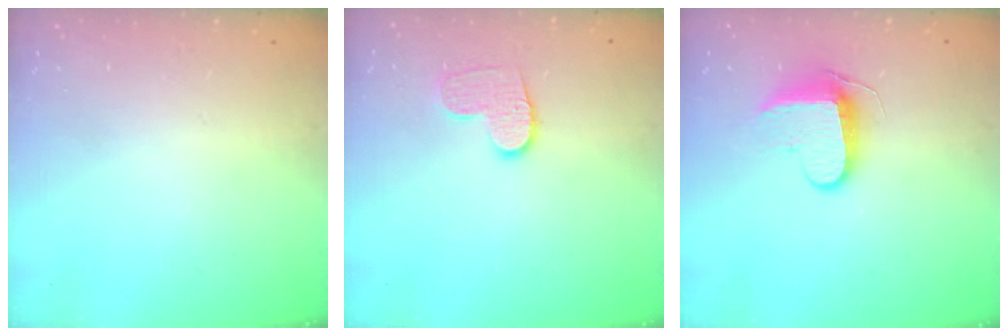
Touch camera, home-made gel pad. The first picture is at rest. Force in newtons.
{"total": 9.2, "press": 9.2, "slide": 0.3}
{"total": 8.9, "press": 8.9, "slide": 0.2}